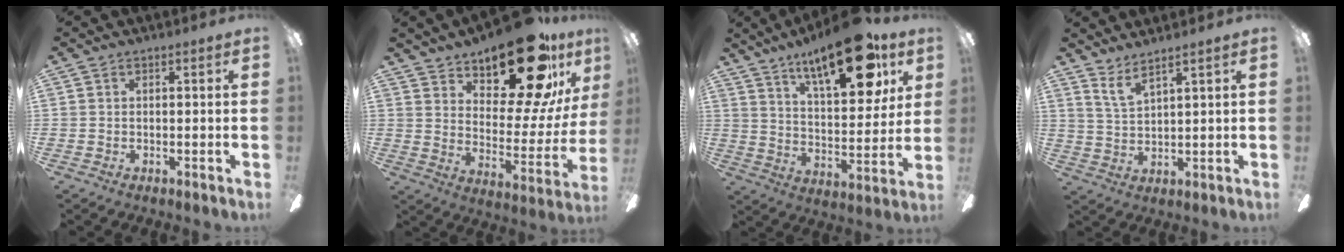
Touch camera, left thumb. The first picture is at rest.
{"total": 23.4, "force": [16.6, 8.9, 13.9], "torque": [-0.187, -0.114, 0.272]}
{"total": 21.3, "force": [14.0, 7.8, 14.1], "torque": [-0.208, -0.073, 0.226]}
{"total": 5.2, "force": [4.3, 0.4, 2.8], "torque": [-0.065, -0.020, 0.076]}